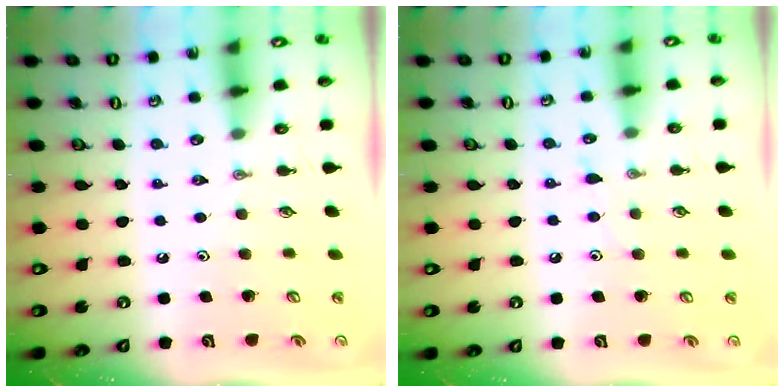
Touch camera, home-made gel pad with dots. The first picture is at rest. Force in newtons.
{"total": 4.7, "press": 4.7, "slide": 0.6}